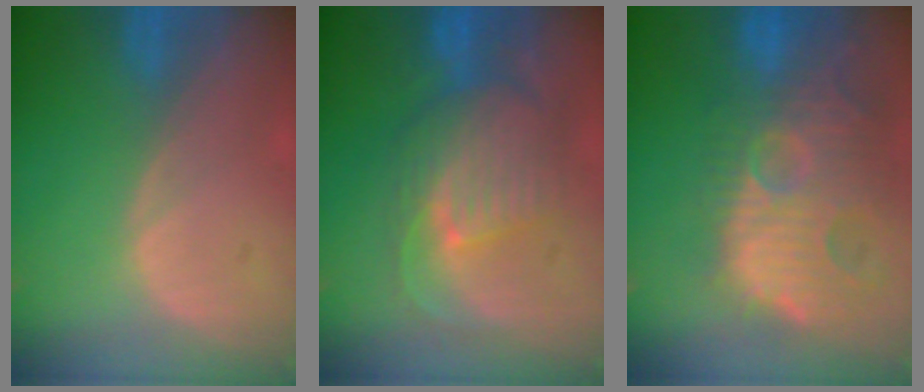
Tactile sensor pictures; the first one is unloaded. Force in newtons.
{"total": 9.8, "press": 9.0, "slide": 3.9}
{"total": 14.6, "press": 12.5, "slide": 7.5}